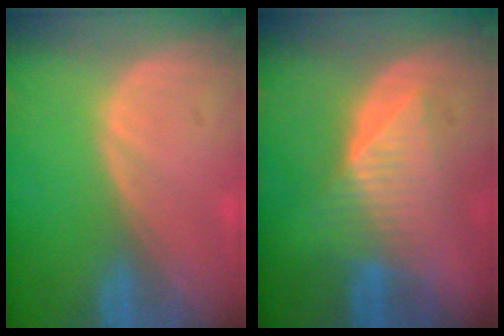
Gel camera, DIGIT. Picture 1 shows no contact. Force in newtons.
{"total": 6.4, "press": 6.3, "slide": 1.0}